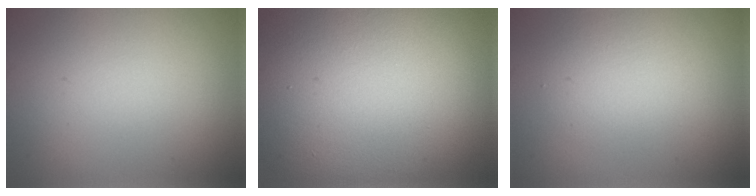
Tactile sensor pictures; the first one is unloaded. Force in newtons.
{"total": 17.2, "press": 17.1, "slide": 1.6}
{"total": 2.8, "press": 2.8, "slide": 0.2}